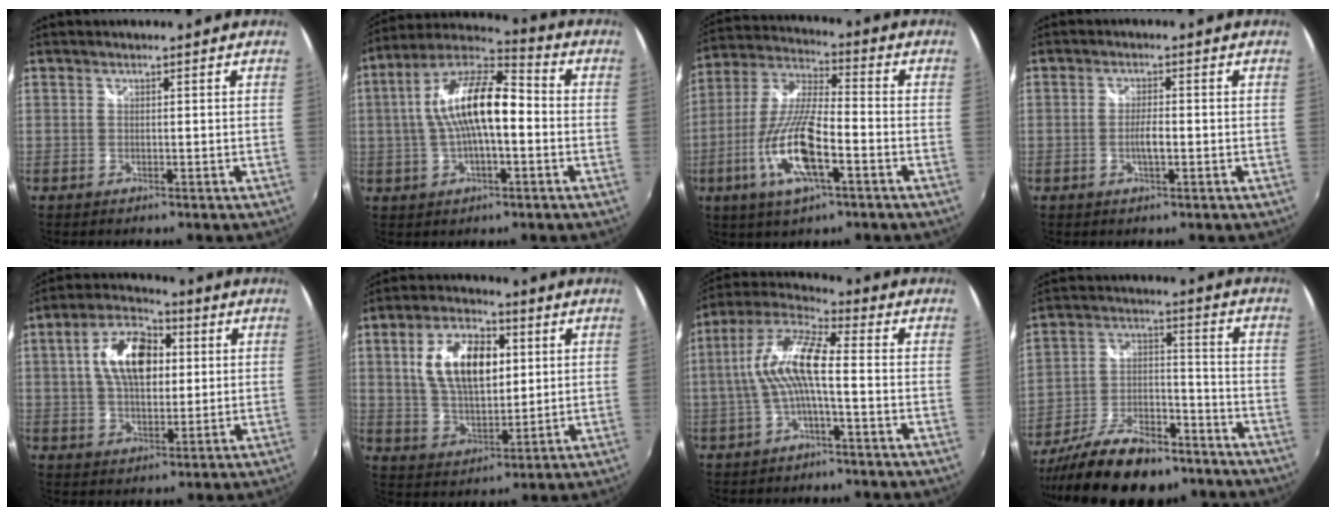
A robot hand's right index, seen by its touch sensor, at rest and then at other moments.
{"total": 15.5, "force": [-0.5, 5.4, 14.5], "torque": [-0.271, 0.018, -0.017]}
{"total": 15.0, "force": [-5.6, 4.2, 13.3], "torque": [-0.280, -0.012, -0.110]}
{"total": 2.8, "force": [-0.7, 0.7, 2.6], "torque": [-0.049, -0.001, -0.013]}
{"total": 13.1, "force": [2.6, 7.6, 10.3], "torque": [-0.184, 0.026, 0.042]}
{"total": 14.2, "force": [3.3, 7.6, 11.6], "torque": [-0.214, 0.015, 0.065]}
{"total": 11.6, "force": [-0.6, 2.7, 11.3], "torque": [-0.222, 0.015, -0.011]}
{"total": 19.3, "force": [-14.6, 8.0, 9.9], "torque": [-0.189, -0.004, -0.228]}